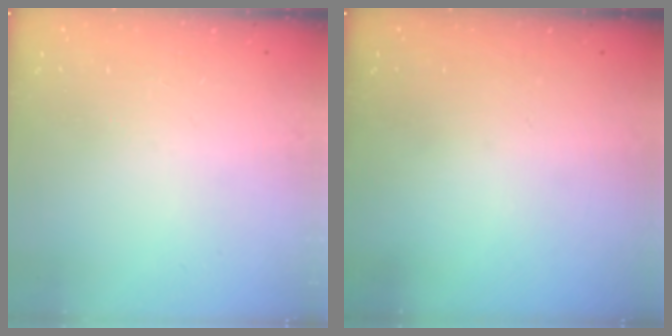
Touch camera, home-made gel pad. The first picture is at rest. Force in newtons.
{"total": 0.0}